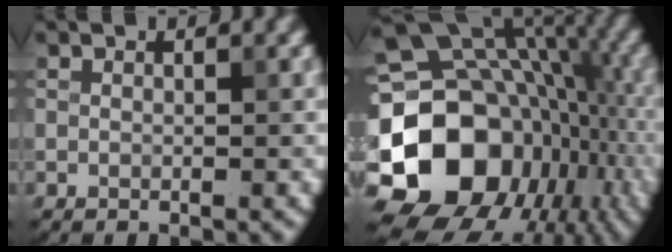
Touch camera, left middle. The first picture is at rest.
{"total": 19.8, "force": [-5.4, 15.7, 10.8], "torque": [-0.192, 0.004, -0.090]}